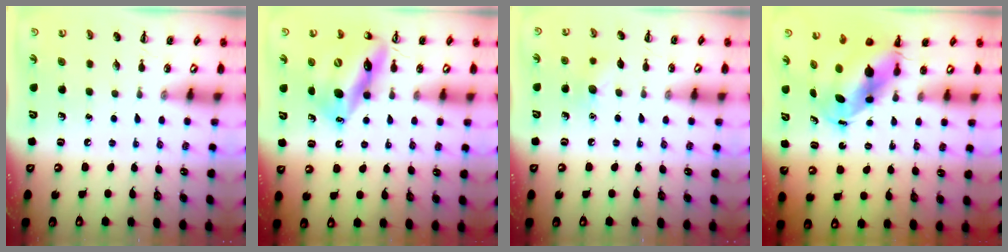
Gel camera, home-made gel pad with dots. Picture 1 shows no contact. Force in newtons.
{"total": 14.6, "press": 14.2, "slide": 3.6}
{"total": 8.3, "press": 8.1, "slide": 1.8}
{"total": 7.5, "press": 7.3, "slide": 1.7}